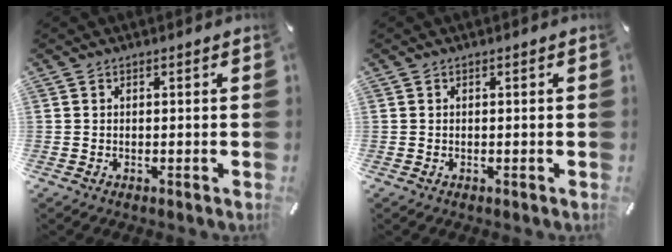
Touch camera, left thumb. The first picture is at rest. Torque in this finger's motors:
{"motor_torque": [0.03, 0.03, 0.00, 0.00, 0.00]}